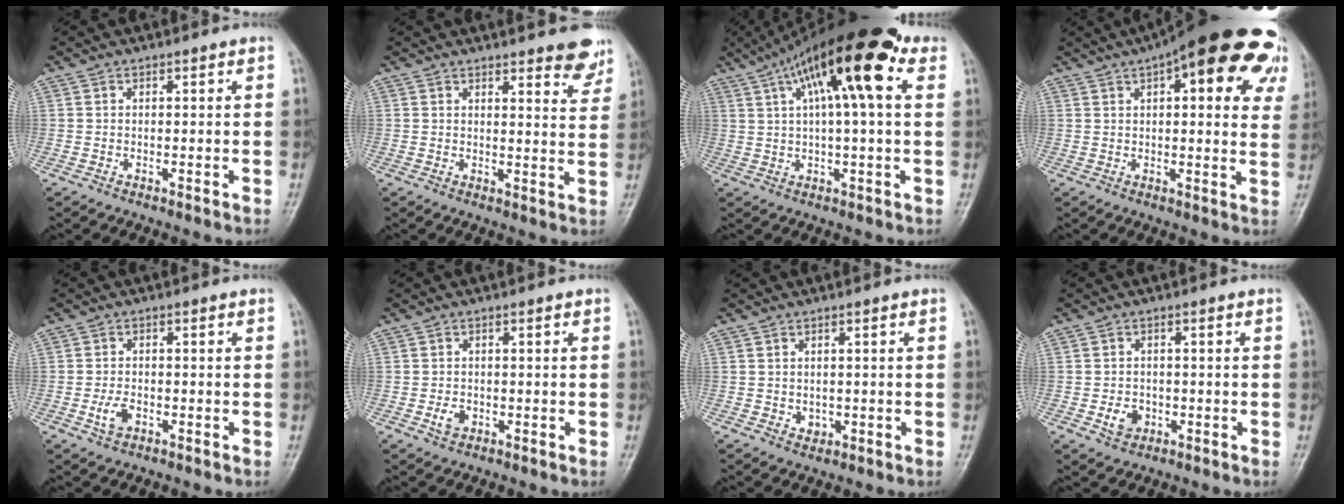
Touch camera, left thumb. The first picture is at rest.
{"total": 7.5, "force": [5.9, 2.1, 4.0], "torque": [-0.018, -0.034, 0.063]}
{"total": 17.5, "force": [6.6, 4.7, 15.5], "torque": [-0.252, 0.027, 0.097]}
{"total": 24.6, "force": [11.7, 8.3, 20.0], "torque": [-0.225, 0.012, 0.144]}
{"total": 3.1, "force": [-1.4, 2.0, 2.0], "torque": [-0.040, 0.006, -0.024]}
{"total": 2.2, "force": [-0.8, 1.7, 1.1], "torque": [-0.015, 0.002, -0.014]}
{"total": 1.8, "force": [-0.4, 1.6, 0.7], "torque": [-0.001, 0.001, 0.000]}
{"total": 3.5, "force": [-1.2, 2.9, 1.5], "torque": [-0.014, 0.003, -0.017]}